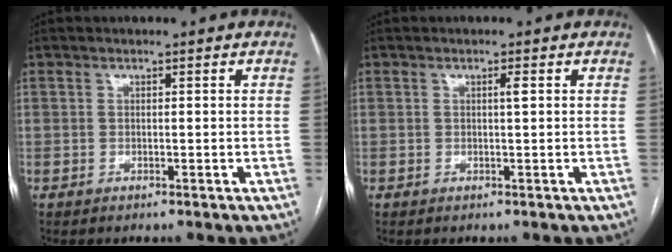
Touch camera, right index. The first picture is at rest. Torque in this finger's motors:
{"motor_torque": [0.00, 0.04, 0.00, 0.01]}